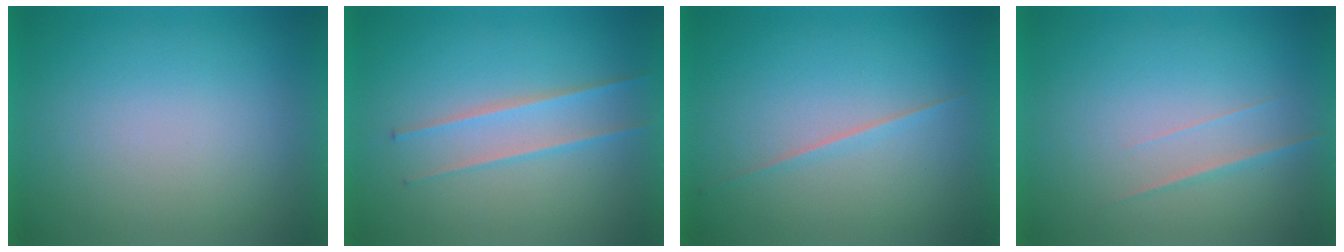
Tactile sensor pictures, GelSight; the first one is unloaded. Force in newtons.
{"total": 2.4}
{"total": 1.8}
{"total": 1.5}